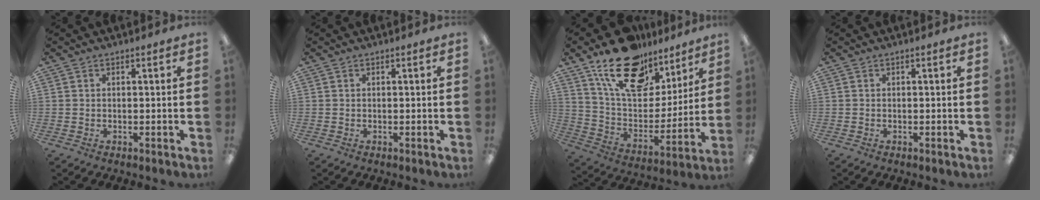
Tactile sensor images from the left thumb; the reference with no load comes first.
{"total": 0.0}
{"total": 21.5, "force": [14.8, 11.4, 10.6], "torque": [-0.180, -0.080, 0.264]}
{"total": 0.0}